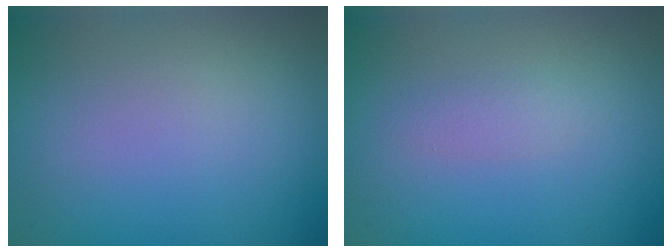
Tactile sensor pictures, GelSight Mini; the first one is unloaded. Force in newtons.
{"total": 1.1, "press": 1.1, "slide": 0.1}